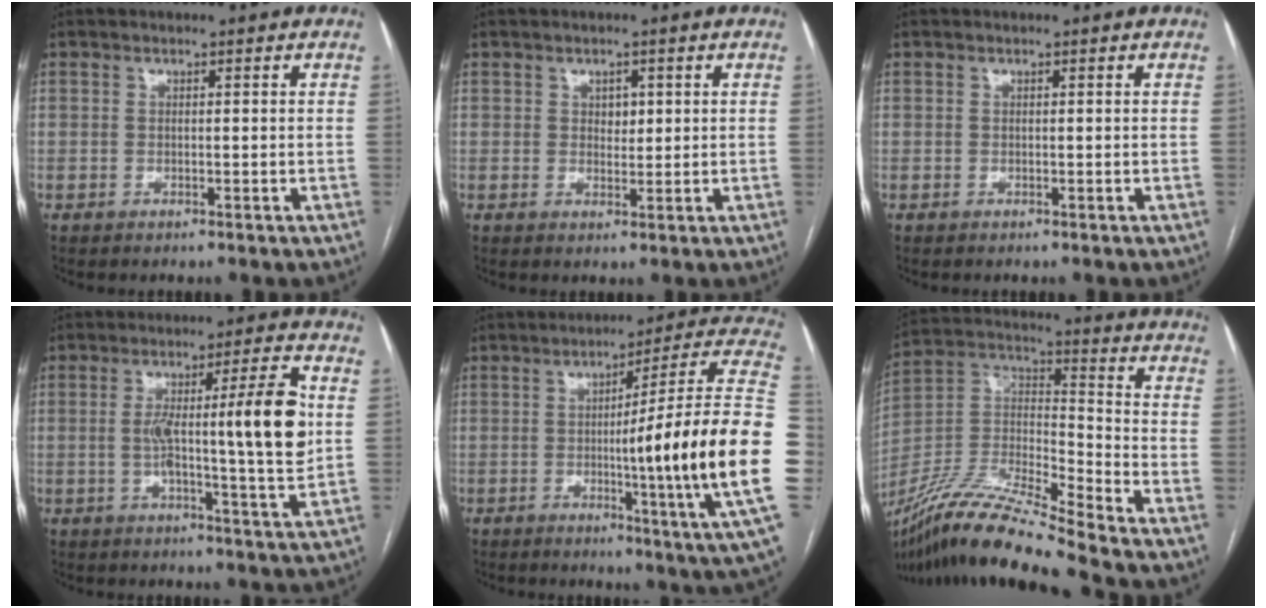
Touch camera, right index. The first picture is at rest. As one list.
[{"total": 2.0, "force": [0.7, 1.3, 1.4], "torque": [-0.016, -0.002, 0.010]}, {"total": 0.0}, {"total": 13.1, "force": [0.8, 0.1, 13.0], "torque": [-0.199, 0.004, 0.008]}, {"total": 24.0, "force": [-3.1, -2.6, 23.7], "torque": [-0.250, -0.001, -0.065]}, {"total": 17.7, "force": [-14.4, -0.2, 10.2], "torque": [-0.213, -0.008, -0.271]}]